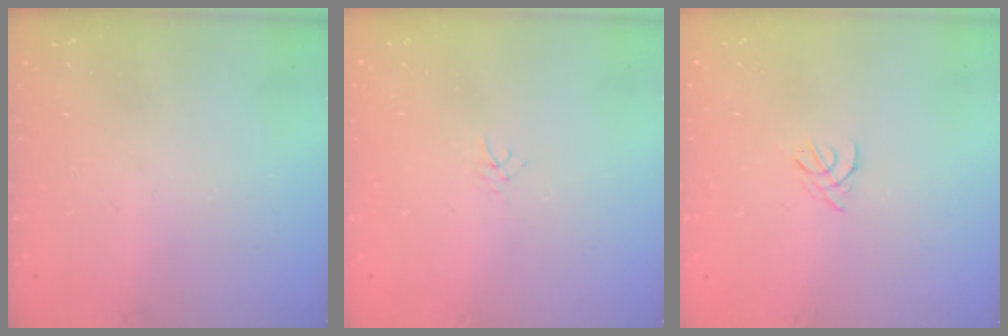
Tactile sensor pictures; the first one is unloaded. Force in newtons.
{"total": 1.9, "press": 1.9, "slide": 0.3}
{"total": 2.0, "press": 1.9, "slide": 0.5}